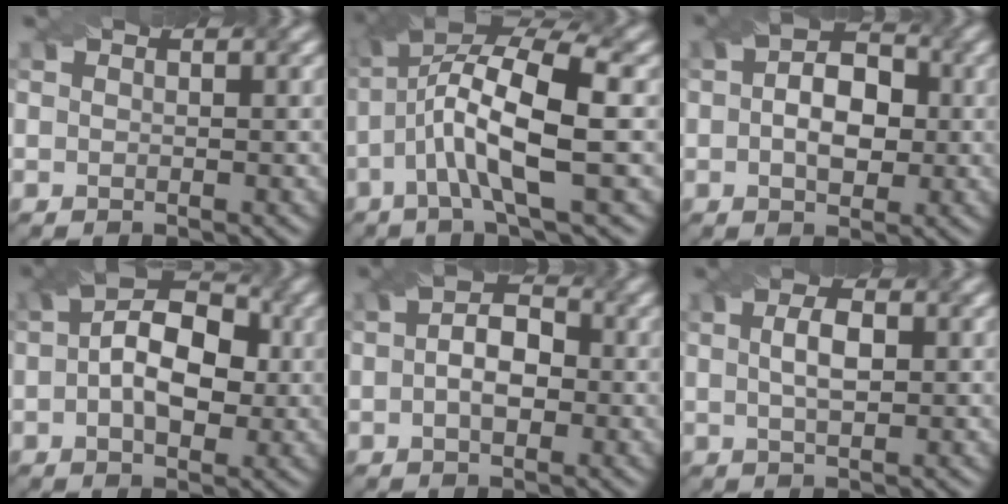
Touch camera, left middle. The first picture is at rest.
{"total": 8.5, "force": [-1.0, 2.1, 8.2], "torque": [-0.147, 0.022, -0.007]}
{"total": 4.7, "force": [-0.6, 3.3, 3.3], "torque": [-0.040, 0.010, -0.001]}
{"total": 6.7, "force": [-0.3, 4.2, 5.2], "torque": [-0.064, 0.019, 0.001]}
{"total": 3.7, "force": [-0.8, 2.5, 2.6], "torque": [-0.025, 0.009, -0.006]}
{"total": 1.9, "force": [-0.3, 0.9, 1.6], "torque": [-0.030, 0.005, 0.012]}